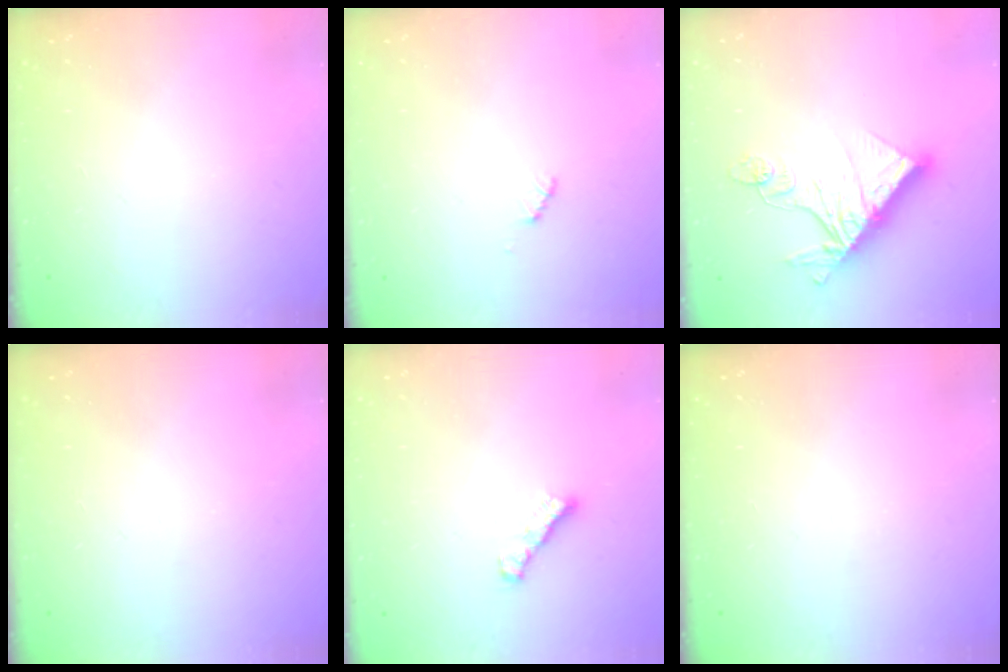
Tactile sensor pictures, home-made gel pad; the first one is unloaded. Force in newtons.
{"total": 2.5, "press": 2.5, "slide": 0.4}
{"total": 15.4, "press": 15.3, "slide": 0.9}
{"total": 0.0}
{"total": 1.9, "press": 1.8, "slide": 0.6}
{"total": 0.0}